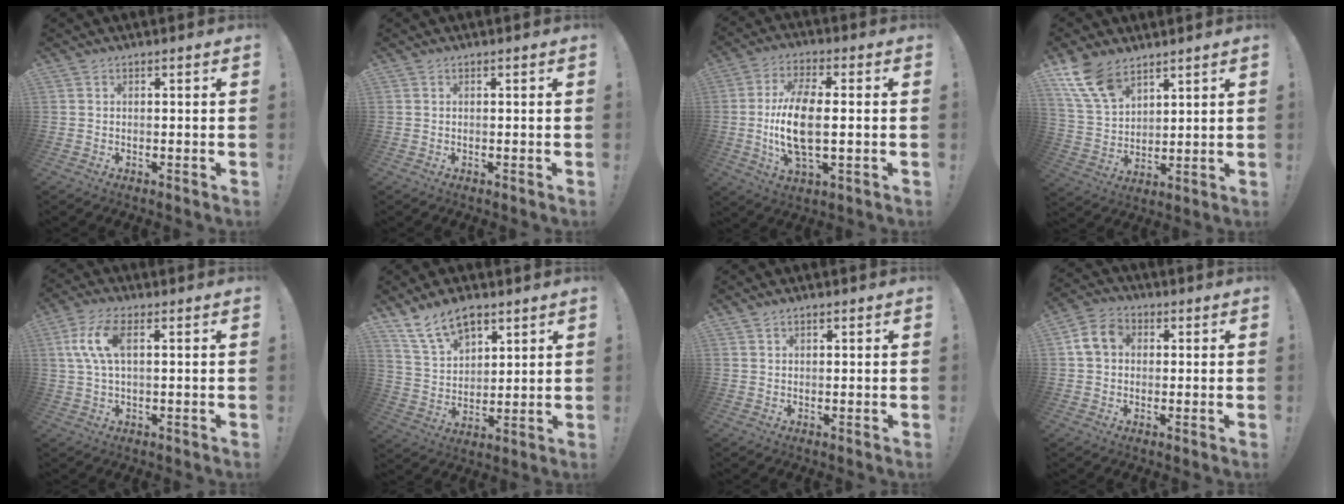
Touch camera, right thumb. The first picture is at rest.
{"total": 0.0}
{"total": 14.0, "force": [-0.6, 6.0, 12.6], "torque": [-0.251, -0.002, -0.015]}
{"total": 12.7, "force": [8.6, 6.8, 6.4], "torque": [-0.144, -0.040, 0.167]}
{"total": 9.8, "force": [2.6, 4.2, 8.5], "torque": [-0.168, -0.003, 0.048]}
{"total": 12.7, "force": [8.6, 7.2, 6.0], "torque": [-0.102, -0.043, 0.163]}
{"total": 1.3, "force": [1.0, 0.7, 0.4], "torque": [-0.001, -0.001, 0.017]}
{"total": 8.3, "force": [1.9, 6.5, 4.7], "torque": [-0.069, 0.013, 0.041]}